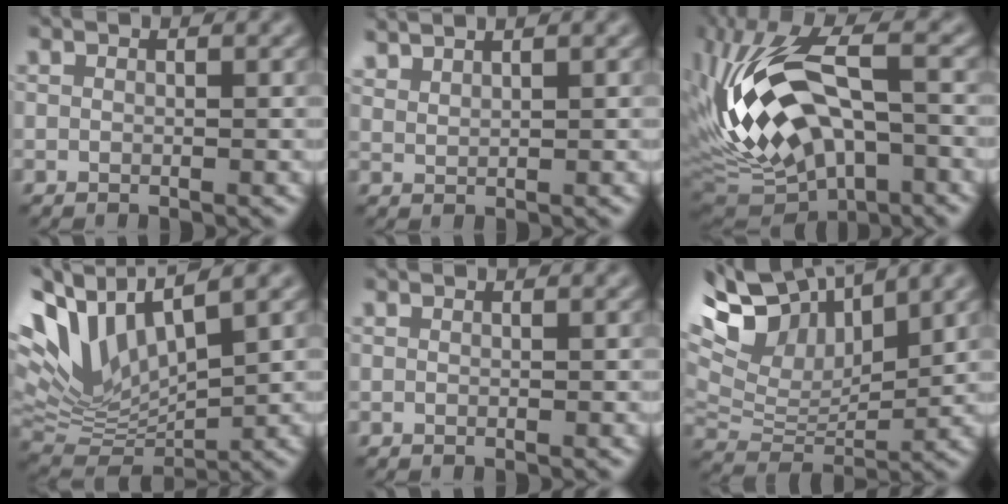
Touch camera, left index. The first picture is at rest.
{"total": 2.2, "force": [2.1, 0.3, 0.6], "torque": [-0.002, 0.003, 0.035]}
{"total": 14.7, "force": [-0.9, 7.2, 12.7], "torque": [-0.253, 0.020, -0.020]}
{"total": 10.3, "force": [4.6, 4.5, 8.0], "torque": [-0.185, 0.005, 0.091]}
{"total": 0.0}
{"total": 11.0, "force": [7.4, 4.5, 6.7], "torque": [-0.151, 0.027, 0.123]}